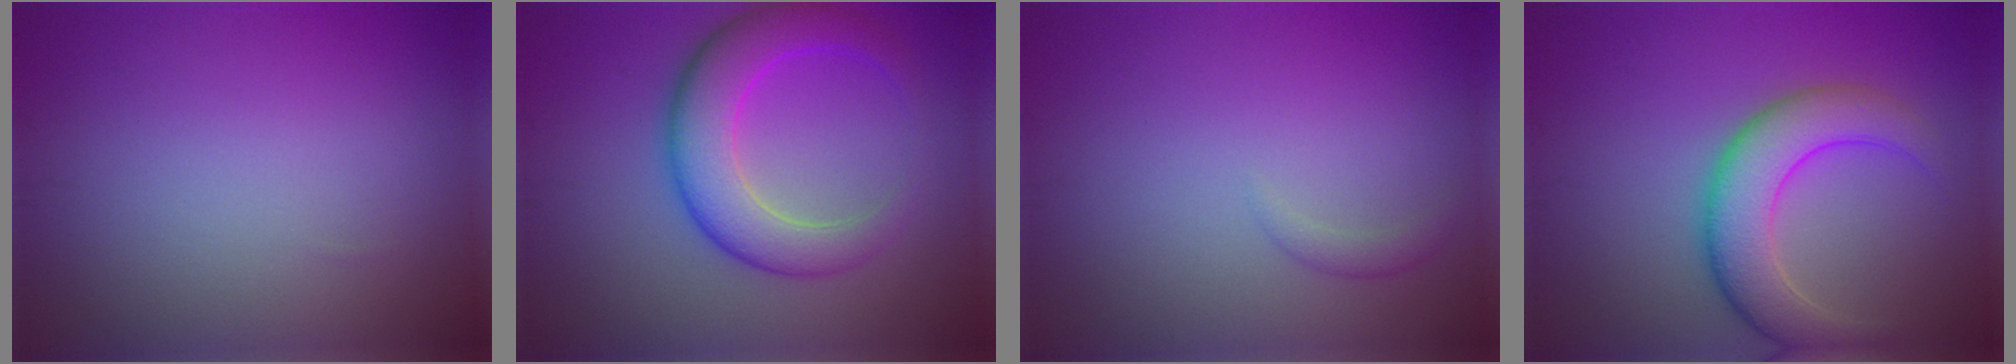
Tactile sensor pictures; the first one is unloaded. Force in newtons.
{"total": 6.6, "press": 6.6, "slide": 0.1}
{"total": 1.0, "press": 1.0, "slide": 0.0}
{"total": 6.0, "press": 6.0, "slide": 0.2}